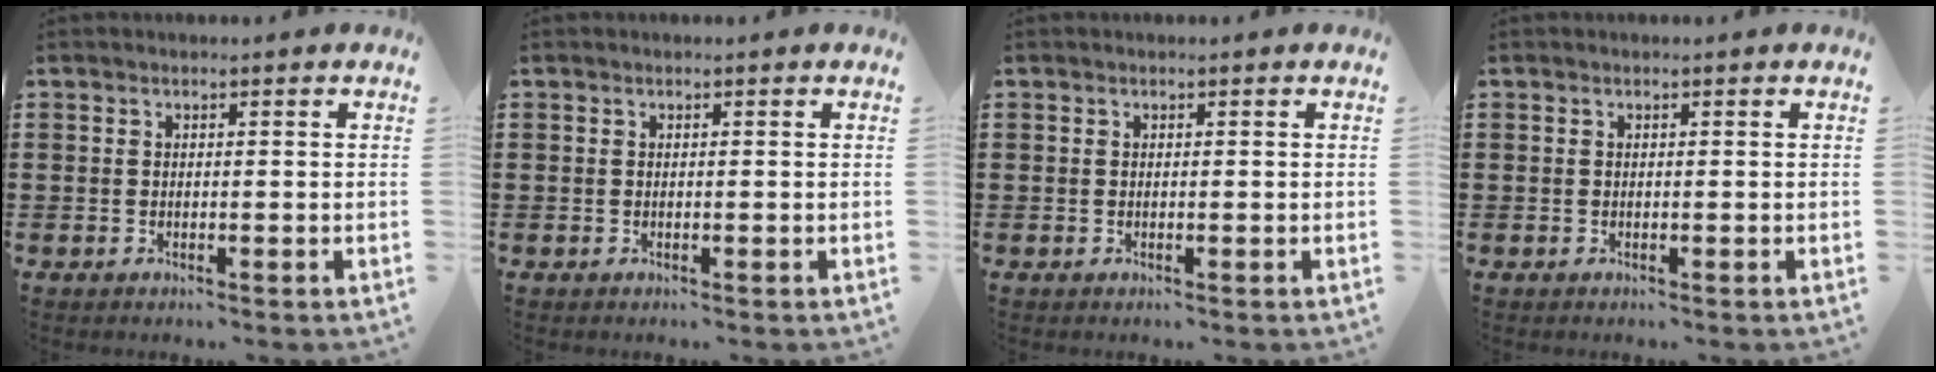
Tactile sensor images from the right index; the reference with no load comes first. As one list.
[{"total": 0.0}, {"total": 0.0}, {"total": 0.0}]